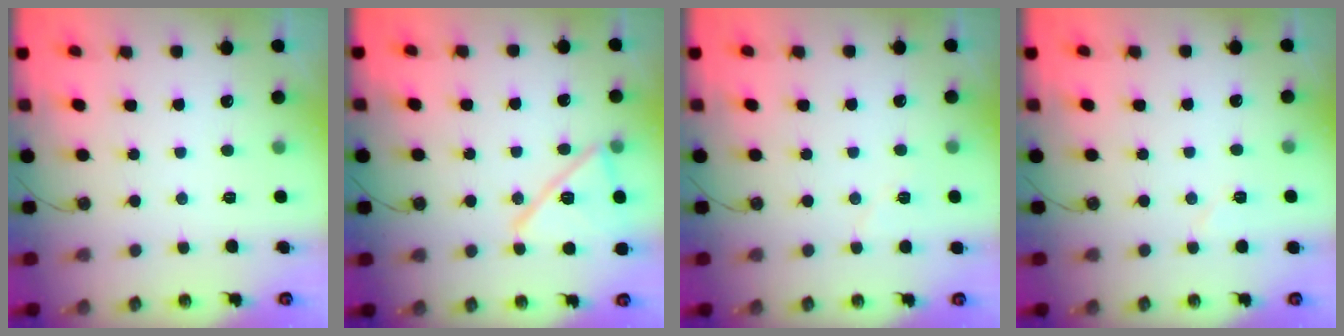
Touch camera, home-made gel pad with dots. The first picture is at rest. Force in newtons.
{"total": 15.2, "press": 15.1, "slide": 1.8}
{"total": 4.9, "press": 4.6, "slide": 1.7}
{"total": 4.2, "press": 3.9, "slide": 1.7}